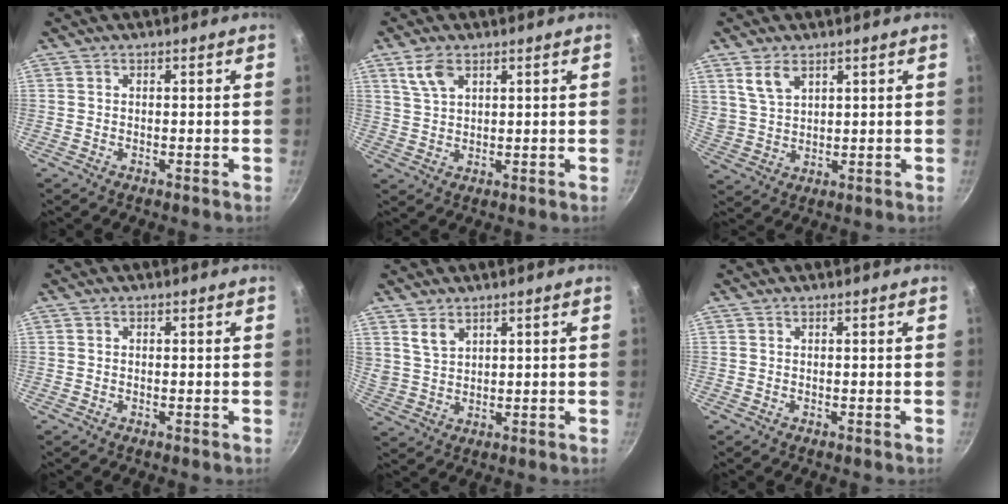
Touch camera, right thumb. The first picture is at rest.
{"total": 5.0, "force": [2.7, 2.7, 3.3], "torque": [-0.057, -0.006, 0.058]}
{"total": 6.0, "force": [3.5, 3.5, 3.6], "torque": [-0.059, -0.014, 0.077]}
{"total": 0.5, "force": [0.0, 0.5, 0.2], "torque": [-0.002, 0.003, 0.000]}
{"total": 4.7, "force": [2.8, 2.8, 2.5], "torque": [-0.043, -0.014, 0.061]}
{"total": 0.0}